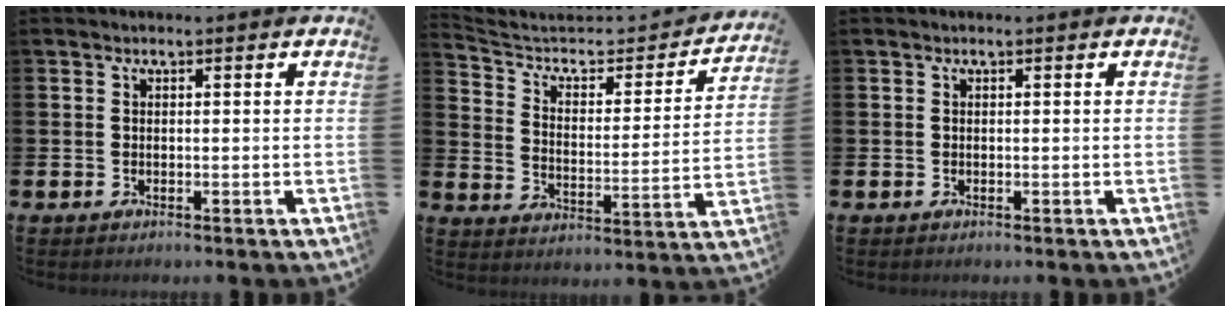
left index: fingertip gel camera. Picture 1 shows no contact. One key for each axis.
{"total": 6.1, "fx": 5.1, "fy": 2.6, "fz": 2.1, "tx": -0.066, "ty": -0.040, "tz": 0.080}
{"total": 0.0}